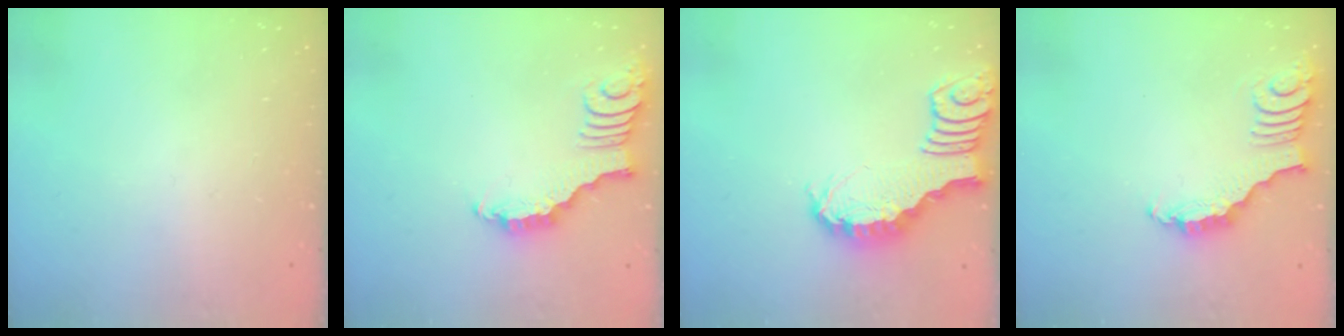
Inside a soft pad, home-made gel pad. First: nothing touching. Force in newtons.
{"total": 3.3, "press": 3.2, "slide": 0.6}
{"total": 2.7, "press": 2.6, "slide": 0.4}
{"total": 3.0, "press": 3.0, "slide": 0.4}